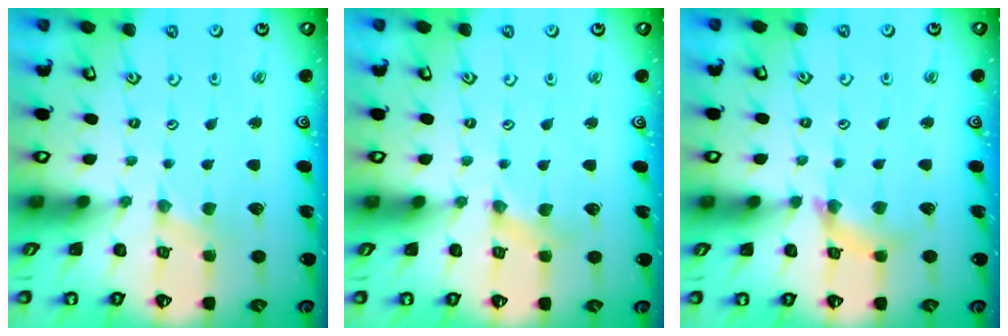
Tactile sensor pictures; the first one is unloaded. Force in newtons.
{"total": 1.6, "press": 1.6, "slide": 0.1}
{"total": 7.7, "press": 7.7, "slide": 0.9}